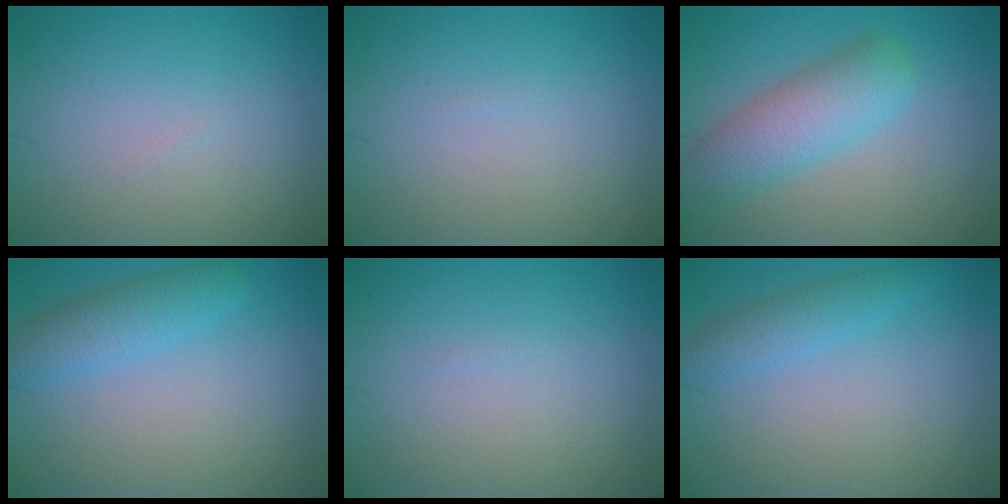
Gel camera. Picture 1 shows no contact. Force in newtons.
{"total": 0.0}
{"total": 5.3, "press": 5.3, "slide": 0.2}
{"total": 3.2, "press": 3.2, "slide": 0.1}
{"total": 0.0}
{"total": 2.3, "press": 2.3, "slide": 0.0}